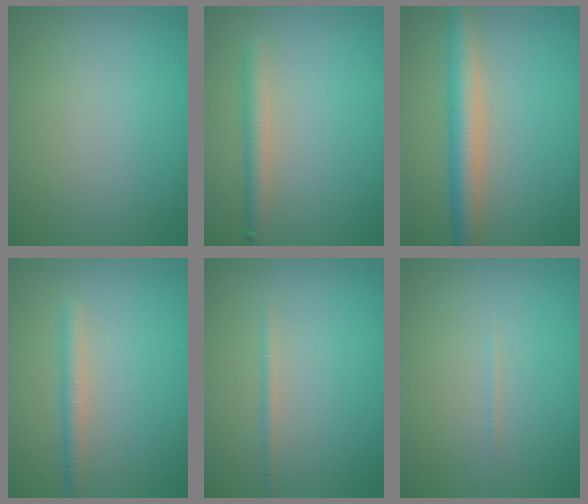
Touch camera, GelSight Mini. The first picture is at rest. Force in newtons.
{"total": 2.3, "press": 2.3, "slide": 0.1}
{"total": 4.8, "press": 4.8, "slide": 0.2}
{"total": 1.8, "press": 1.8, "slide": 0.1}
{"total": 0.8, "press": 0.8, "slide": 0.0}
{"total": 0.7, "press": 0.7, "slide": 0.2}